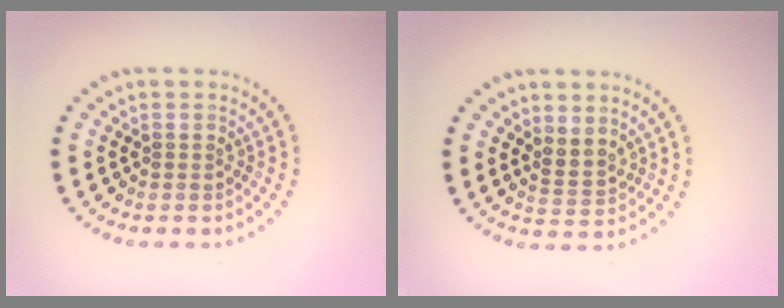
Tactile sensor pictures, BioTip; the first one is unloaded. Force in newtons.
{"total": 2.0, "press": 1.4, "slide": 1.5}